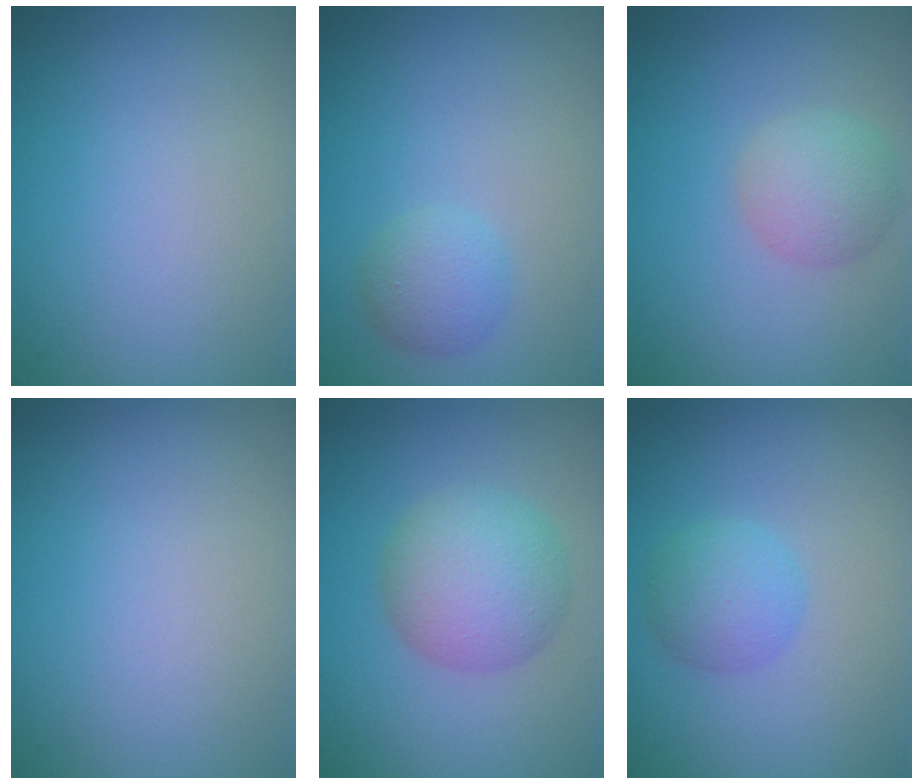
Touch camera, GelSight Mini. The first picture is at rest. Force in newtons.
{"total": 2.0, "press": 2.0, "slide": 0.1}
{"total": 3.0, "press": 3.0, "slide": 0.2}
{"total": 0.0}
{"total": 5.4, "press": 5.4, "slide": 0.1}
{"total": 2.6, "press": 2.6, "slide": 0.1}